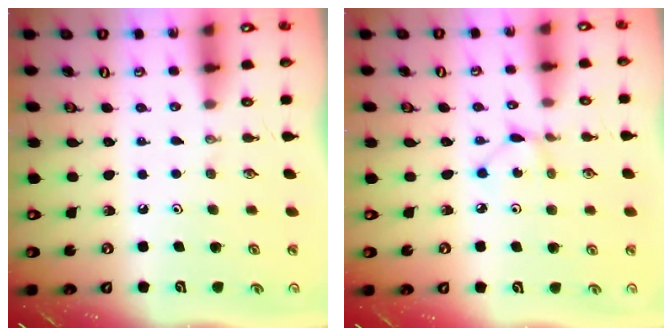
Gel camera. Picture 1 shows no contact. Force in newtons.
{"total": 2.0, "press": 2.0, "slide": 0.3}